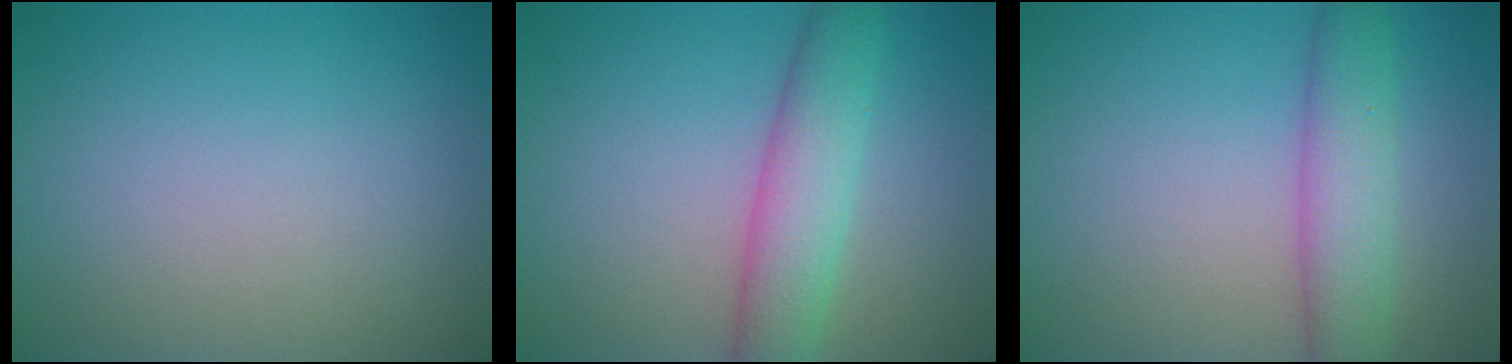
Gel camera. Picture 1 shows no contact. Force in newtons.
{"total": 4.7, "press": 4.7, "slide": 0.1}
{"total": 4.5, "press": 4.5, "slide": 0.1}